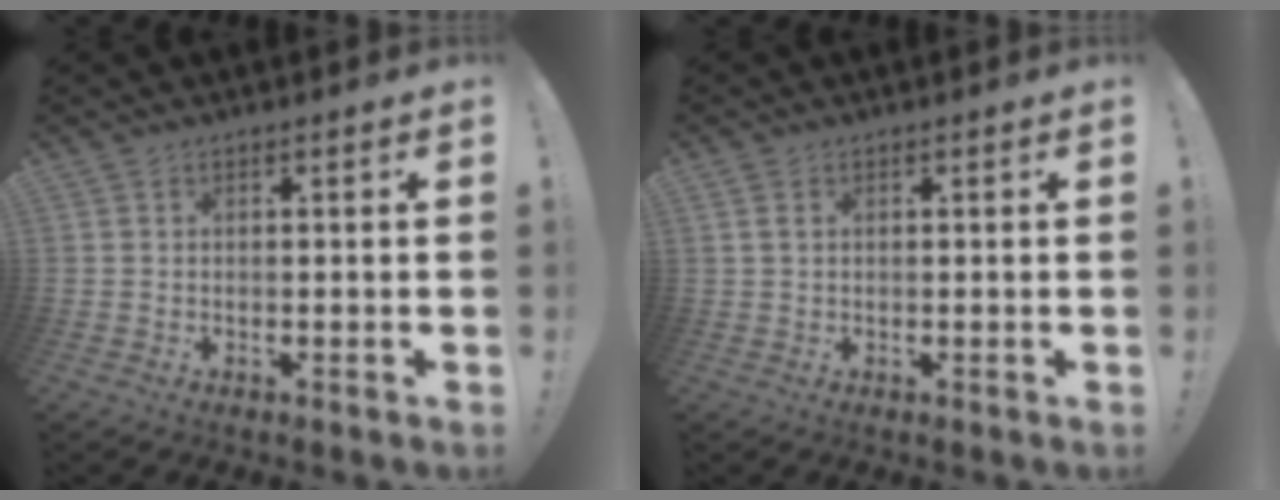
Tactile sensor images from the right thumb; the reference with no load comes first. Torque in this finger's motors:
{"motor_torque": [0.04, -0.02, 0.05, -0.01, 0.05]}